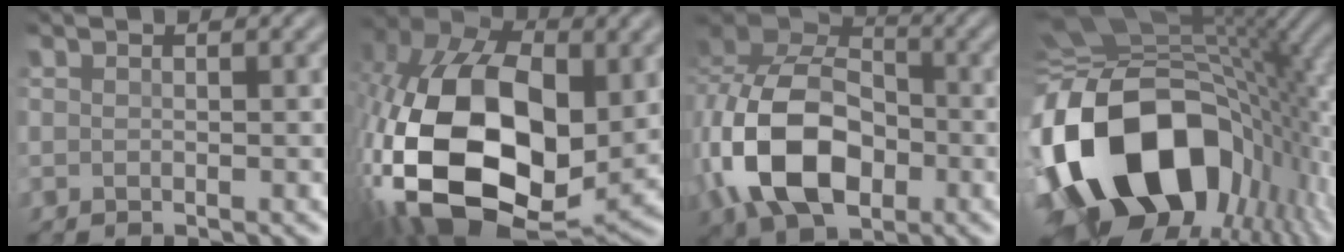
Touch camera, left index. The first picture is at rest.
{"total": 19.3, "force": [-1.3, 12.1, 15.0], "torque": [-0.345, -0.014, -0.017]}
{"total": 11.1, "force": [-3.0, 7.1, 7.9], "torque": [-0.180, -0.002, -0.061]}
{"total": 19.6, "force": [-4.9, 12.4, 14.4], "torque": [-0.286, -0.008, -0.092]}